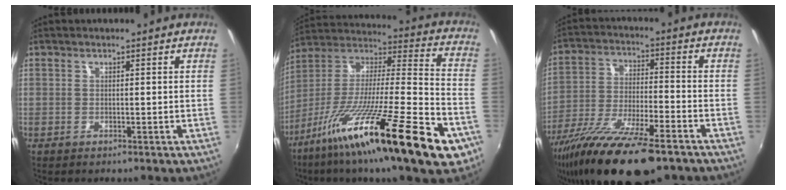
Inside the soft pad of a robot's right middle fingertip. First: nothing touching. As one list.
[{"total": 31.1, "force": [-17.8, 4.5, 25.1], "torque": [-0.397, -0.050, -0.295]}, {"total": 20.0, "force": [-14.4, 4.8, 13.1], "torque": [-0.254, -0.053, -0.250]}]